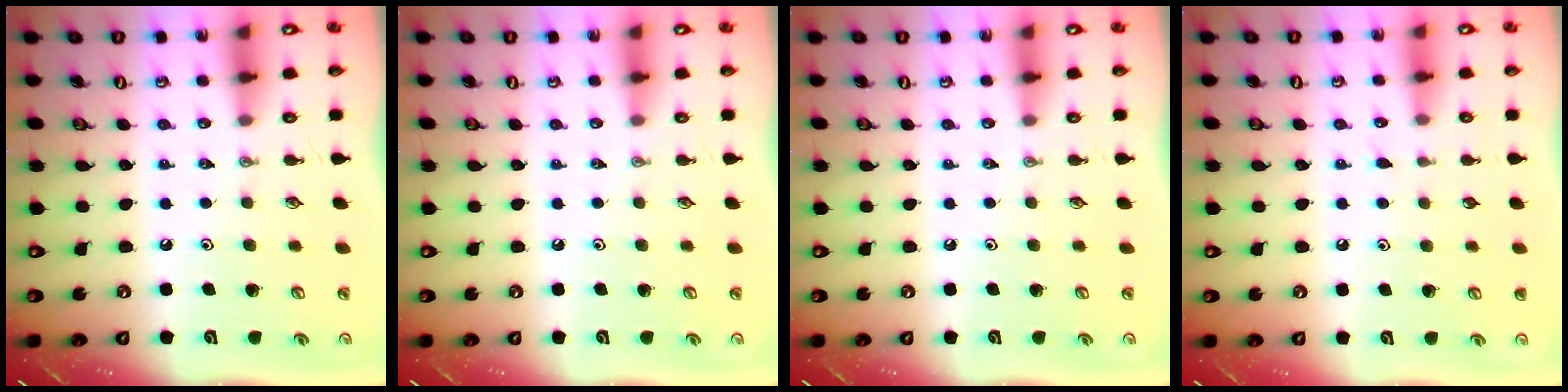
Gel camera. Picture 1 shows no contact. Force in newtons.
{"total": 0.0}
{"total": 0.0}
{"total": 5.1, "press": 5.1, "slide": 0.5}